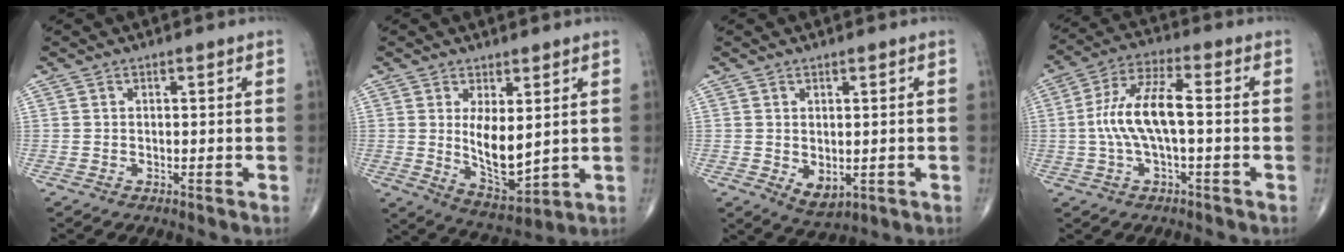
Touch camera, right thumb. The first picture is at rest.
{"total": 9.5, "force": [1.4, 4.3, 8.4], "torque": [-0.120, -0.031, 0.042]}
{"total": 4.2, "force": [-0.5, 2.6, 3.3], "torque": [-0.044, -0.007, 0.008]}
{"total": 11.0, "force": [-0.6, 3.7, 10.3], "torque": [-0.219, 0.033, -0.015]}